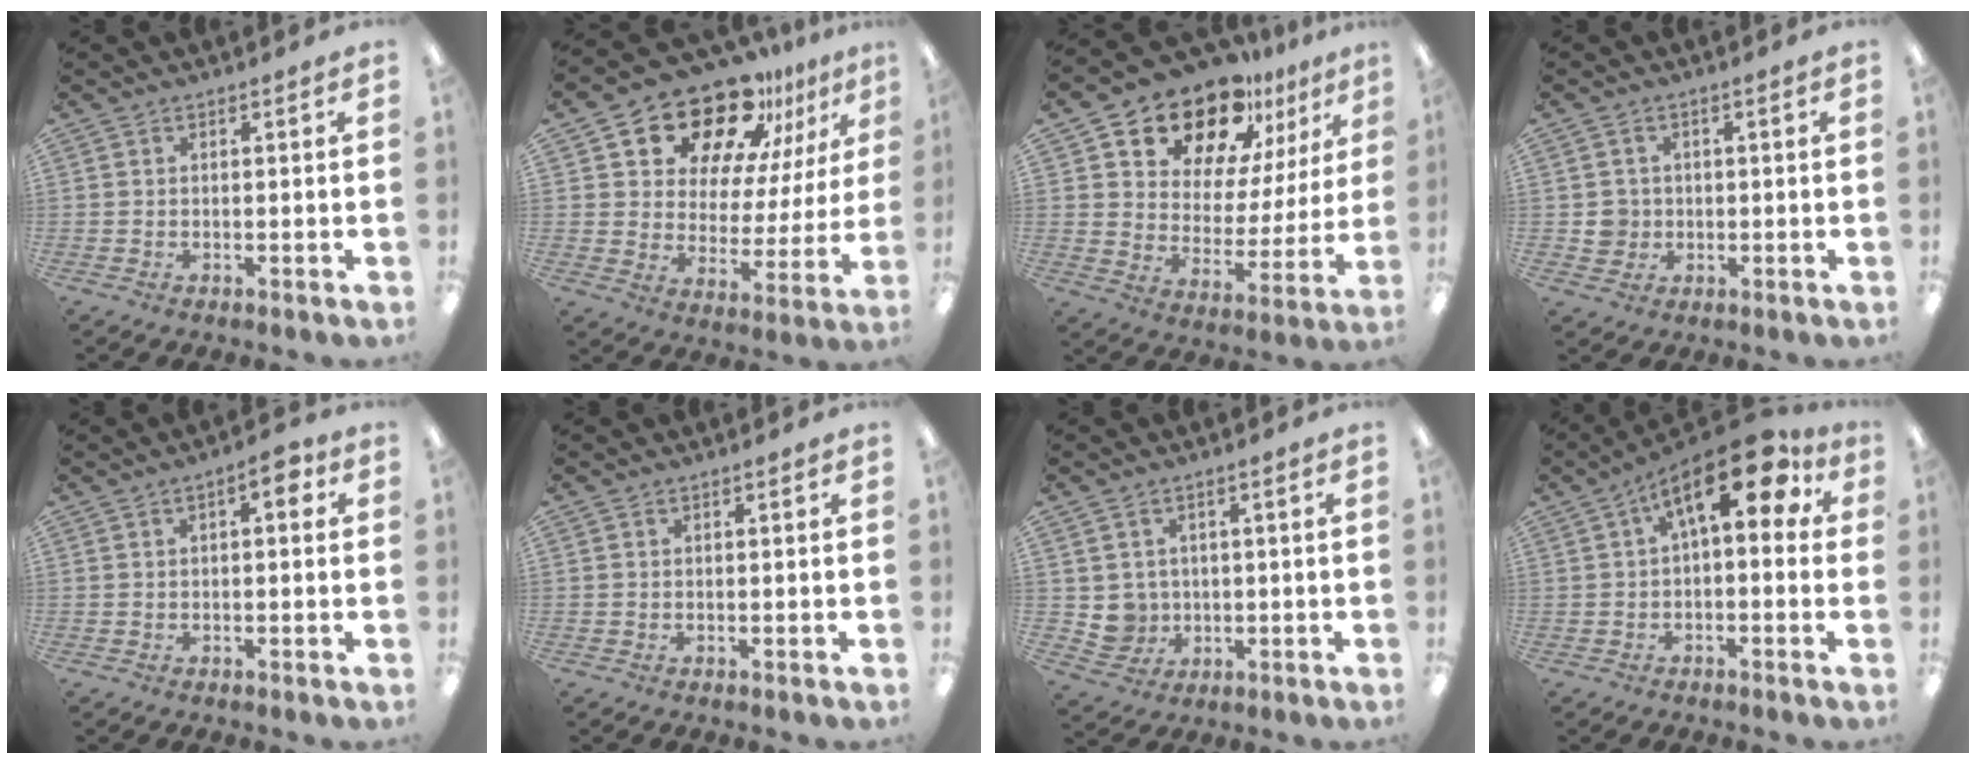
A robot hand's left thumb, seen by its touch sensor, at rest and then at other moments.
{"total": 18.3, "force": [15.0, 8.0, 6.8], "torque": [-0.131, -0.109, 0.264]}
{"total": 17.5, "force": [14.6, 7.8, 5.7], "torque": [-0.107, -0.112, 0.262]}
{"total": 3.9, "force": [0.1, 3.8, 0.6], "torque": [-0.001, 0.002, -0.001]}
{"total": 4.2, "force": [1.3, 1.6, 3.6], "torque": [-0.049, 0.001, 0.015]}
{"total": 0.0}
{"total": 4.8, "force": [1.1, 4.7, 0.6], "torque": [-0.025, 0.000, 0.025]}
{"total": 14.8, "force": [5.9, 6.4, 11.9], "torque": [-0.171, -0.022, 0.094]}